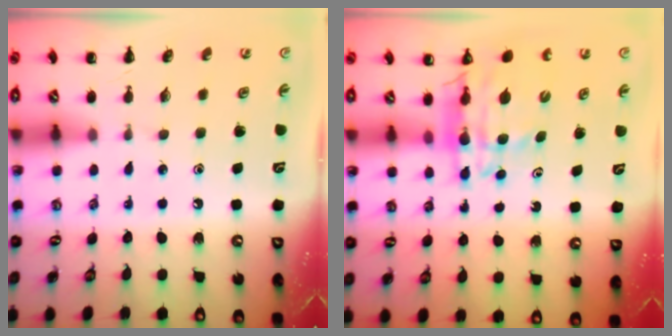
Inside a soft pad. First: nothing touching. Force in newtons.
{"total": 12.2, "press": 11.5, "slide": 4.2}